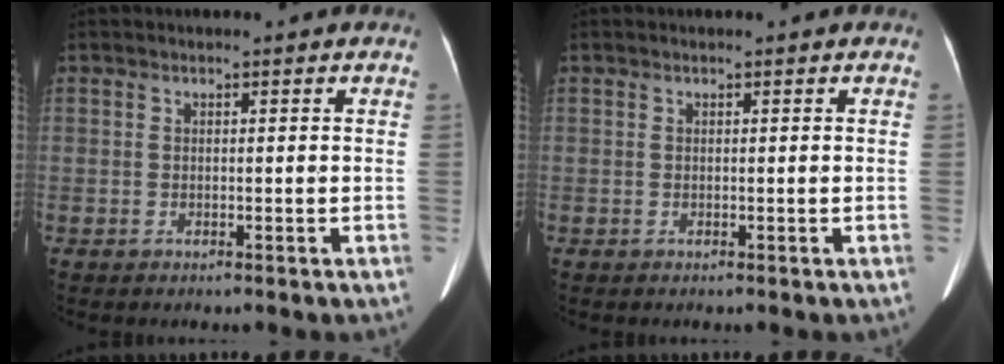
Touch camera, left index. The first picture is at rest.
{"total": 0.0}